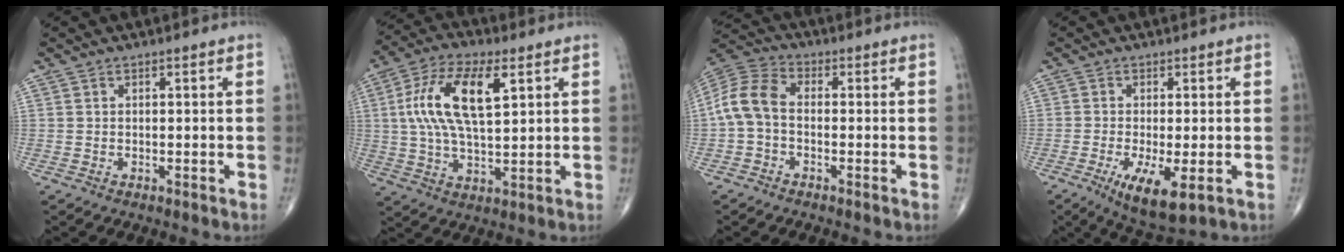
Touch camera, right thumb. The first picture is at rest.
{"total": 15.0, "force": [4.1, 6.3, 12.9], "torque": [-0.256, 0.004, 0.075]}
{"total": 8.2, "force": [-1.1, 5.2, 6.3], "torque": [-0.130, 0.025, -0.036]}
{"total": 8.3, "force": [-2.9, 2.4, 7.4], "torque": [-0.129, -0.020, -0.044]}